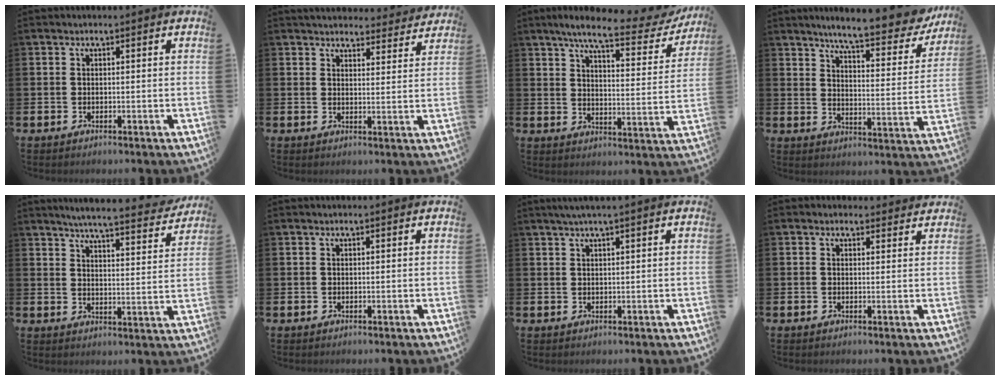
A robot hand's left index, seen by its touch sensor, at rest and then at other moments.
{"total": 4.3, "force": [4.2, 0.9, 0.2], "torque": [-0.008, -0.026, 0.075]}
{"total": 7.5, "force": [6.2, 1.2, 4.0], "torque": [-0.092, -0.034, 0.098]}
{"total": 7.6, "force": [7.1, 0.7, 2.7], "torque": [-0.064, -0.054, 0.118]}
{"total": 5.7, "force": [5.5, 0.0, 1.6], "torque": [-0.036, -0.041, 0.090]}
{"total": 0.0}
{"total": 1.8, "force": [1.3, -0.2, 1.3], "torque": [-0.028, 0.002, 0.024]}
{"total": 1.1, "force": [0.9, 0.6, 0.1], "torque": [0.004, 0.003, 0.014]}